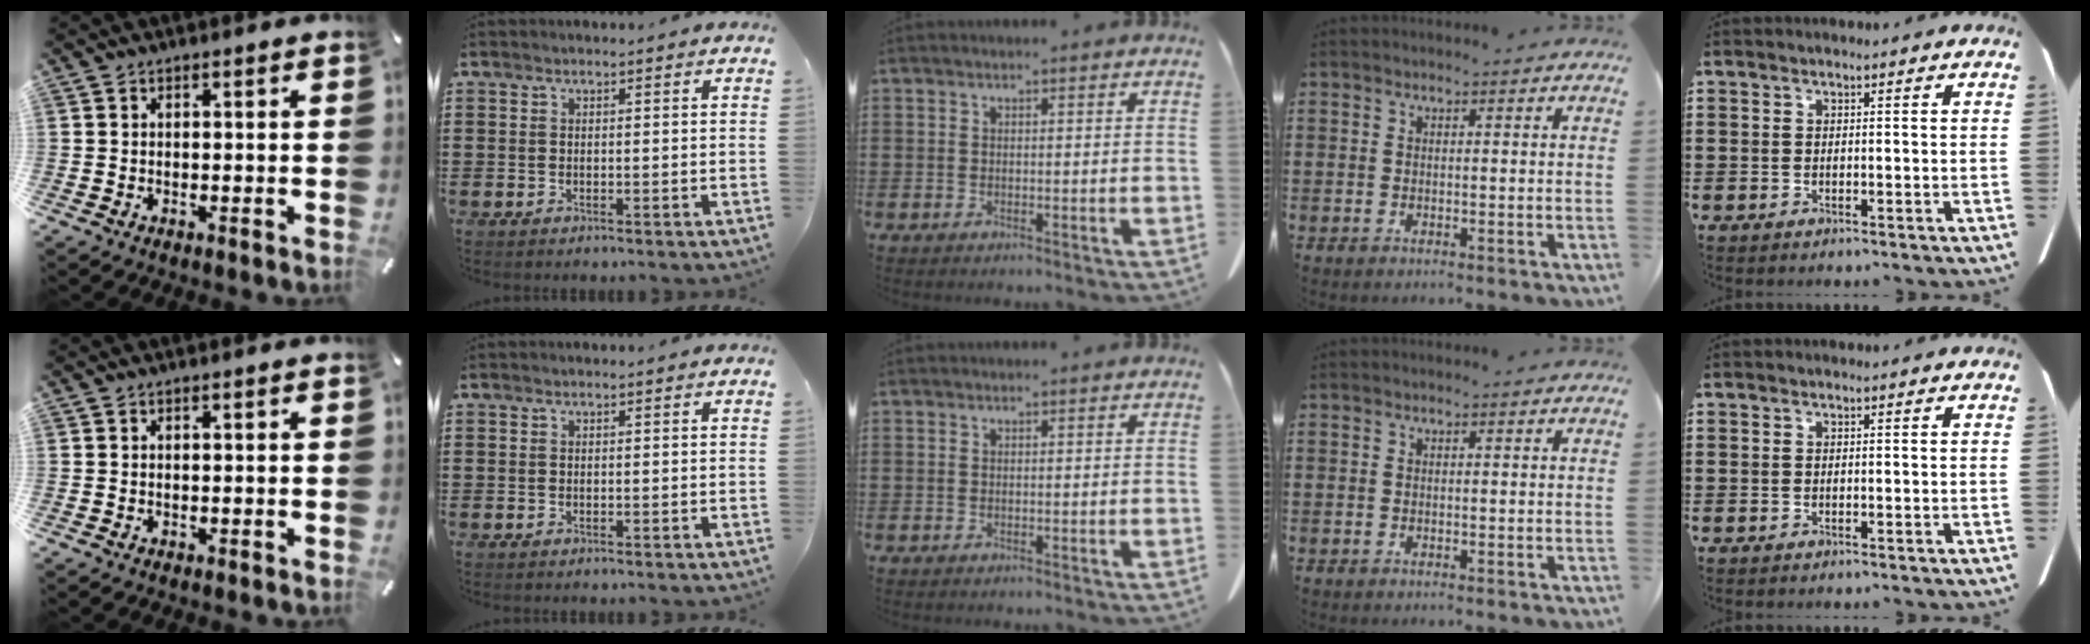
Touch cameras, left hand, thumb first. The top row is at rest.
{}